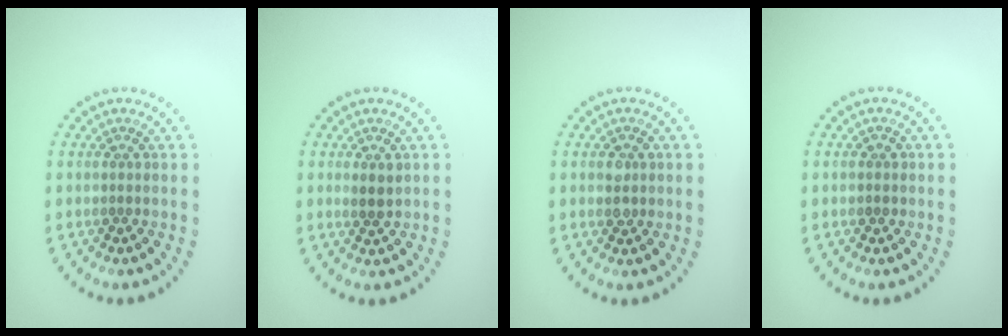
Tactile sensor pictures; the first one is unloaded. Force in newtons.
{"total": 1.3, "press": 1.2, "slide": 0.6}
{"total": 1.7, "press": 1.7, "slide": 0.1}
{"total": 0.9, "press": 0.8, "slide": 0.1}